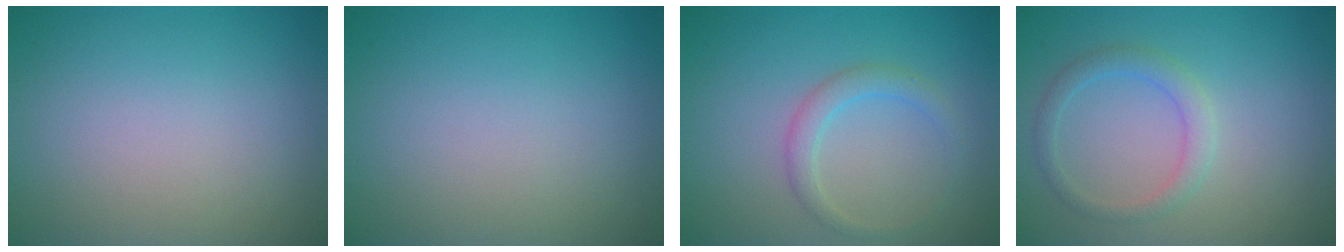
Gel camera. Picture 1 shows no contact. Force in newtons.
{"total": 0.0}
{"total": 2.0, "press": 2.0, "slide": 0.2}
{"total": 2.1, "press": 2.0, "slide": 0.3}